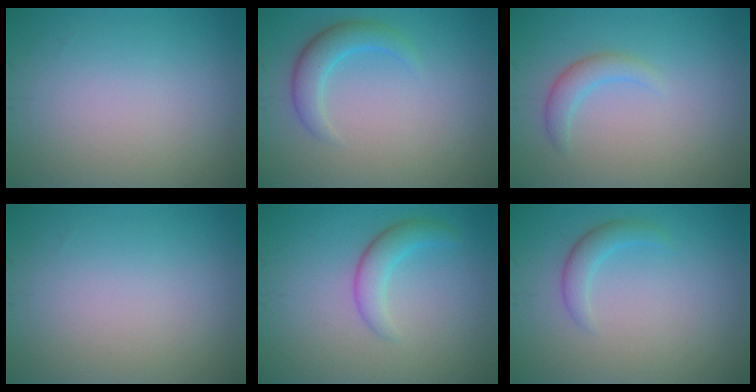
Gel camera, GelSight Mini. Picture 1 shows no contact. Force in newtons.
{"total": 2.8, "press": 2.8, "slide": 0.0}
{"total": 1.9, "press": 1.9, "slide": 0.0}
{"total": 0.0}
{"total": 2.5, "press": 2.5, "slide": 0.2}
{"total": 1.8, "press": 1.8, "slide": 0.0}